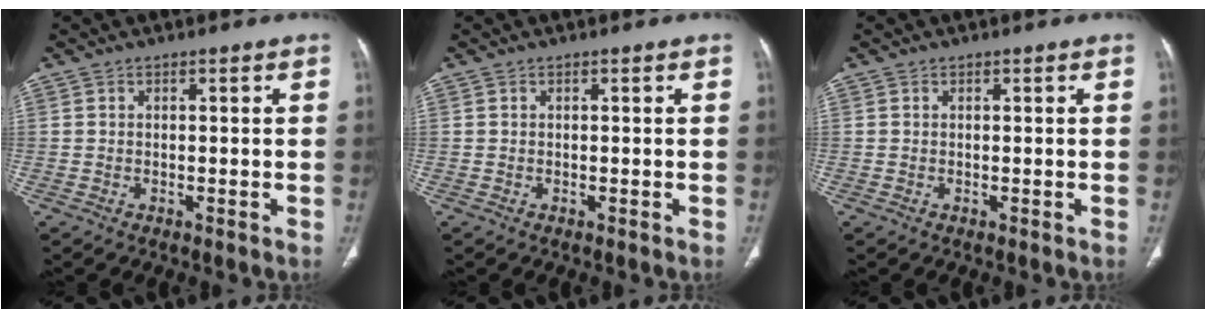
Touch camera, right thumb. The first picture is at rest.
{"total": 0.0}
{"total": 0.0}